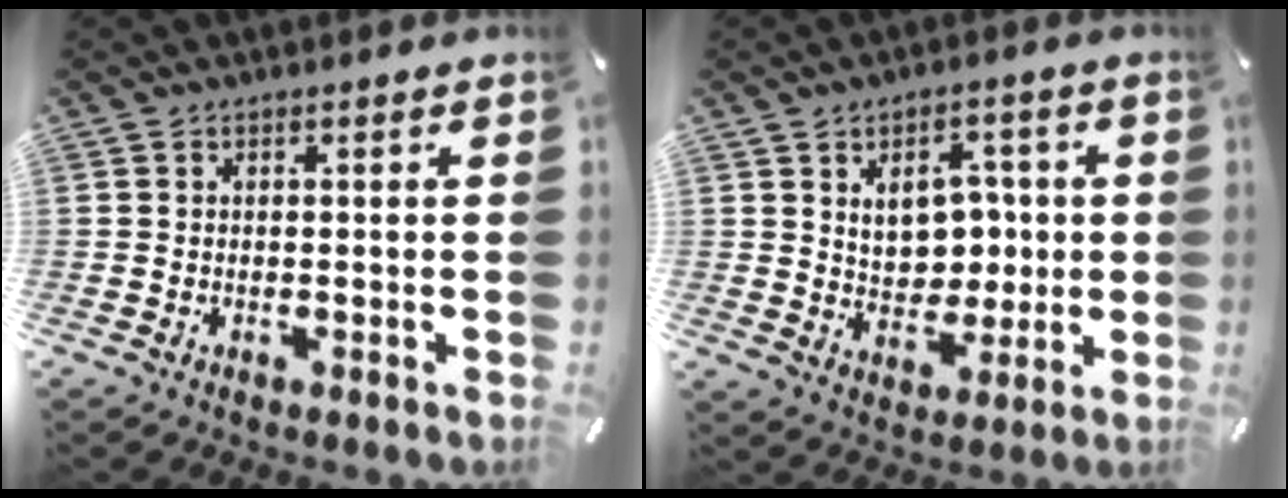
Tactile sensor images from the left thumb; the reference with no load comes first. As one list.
[{"total": 9.4, "force": [1.9, 7.7, 5.0], "torque": [-0.067, -0.002, 0.035]}]